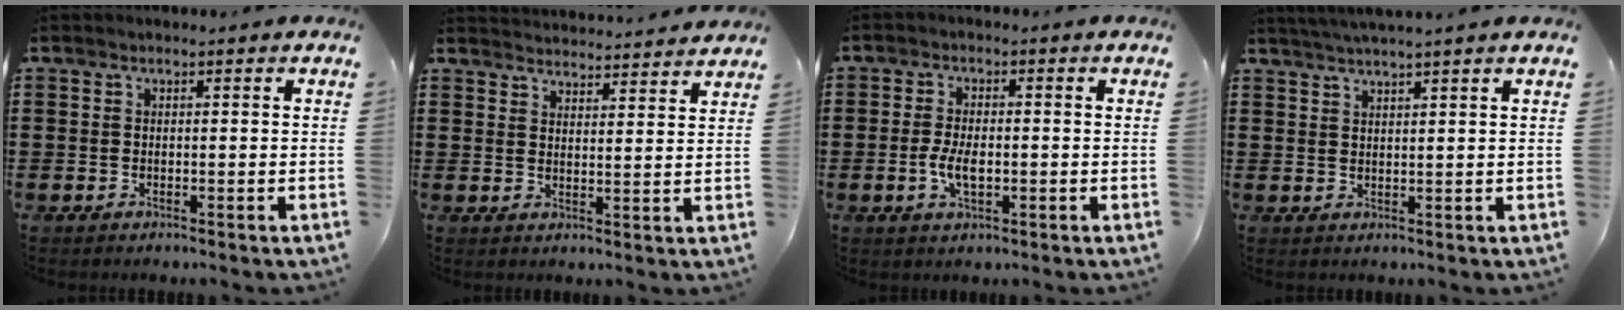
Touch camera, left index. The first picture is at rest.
{"total": 3.5, "force": [3.5, -0.3, -0.2], "torque": [-0.008, -0.022, 0.062]}
{"total": 4.3, "force": [-0.9, 1.9, 3.8], "torque": [-0.080, 0.000, -0.020]}
{"total": 2.6, "force": [2.4, -0.9, 0.6], "torque": [-0.016, -0.004, 0.043]}